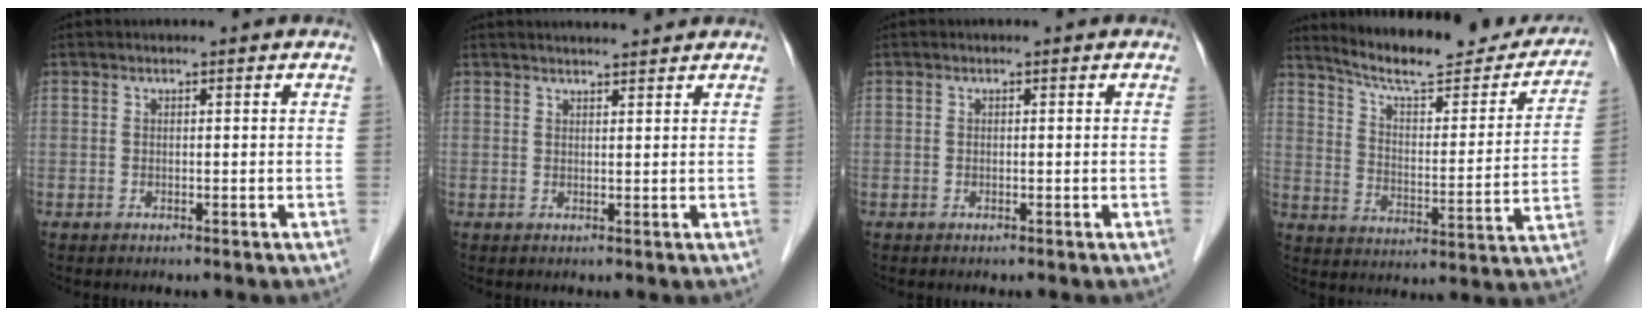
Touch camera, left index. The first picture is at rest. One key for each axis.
{"total": 4.0, "fx": 3.8, "fy": 0.0, "fz": 1.2, "tx": -0.019, "ty": 0.016, "tz": 0.050}
{"total": 0.0}
{"total": 20.7, "fx": 18.8, "fy": 3.9, "fz": 7.7, "tx": -0.106, "ty": -0.032, "tz": 0.252}